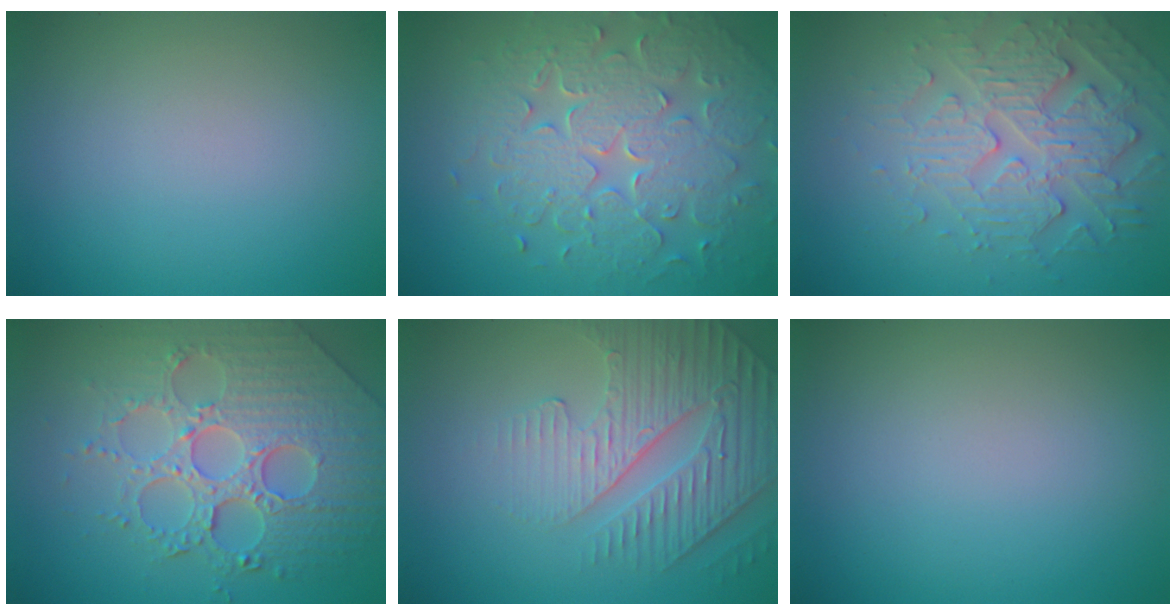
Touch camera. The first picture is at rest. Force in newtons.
{"total": 7.9, "press": 5.7, "slide": 5.5}
{"total": 5.0, "press": 4.3, "slide": 2.6}
{"total": 7.8, "press": 6.0, "slide": 5.0}
{"total": 4.2, "press": 4.0, "slide": 1.4}
{"total": 0.0}